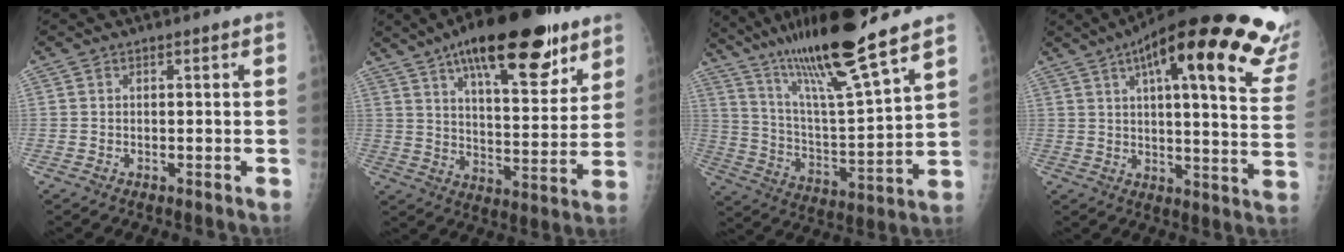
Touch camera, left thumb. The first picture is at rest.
{"total": 23.3, "force": [13.9, 8.4, 16.7], "torque": [-0.221, -0.042, 0.215]}
{"total": 21.4, "force": [16.0, 1.3, 14.1], "torque": [-0.231, -0.062, 0.288]}
{"total": 31.3, "force": [18.1, 7.4, 24.5], "torque": [-0.262, -0.014, 0.235]}